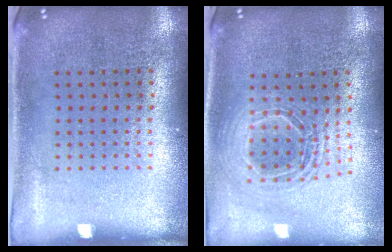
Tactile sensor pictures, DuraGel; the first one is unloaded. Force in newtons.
{"total": 1.8, "press": 1.4, "slide": 1.0}